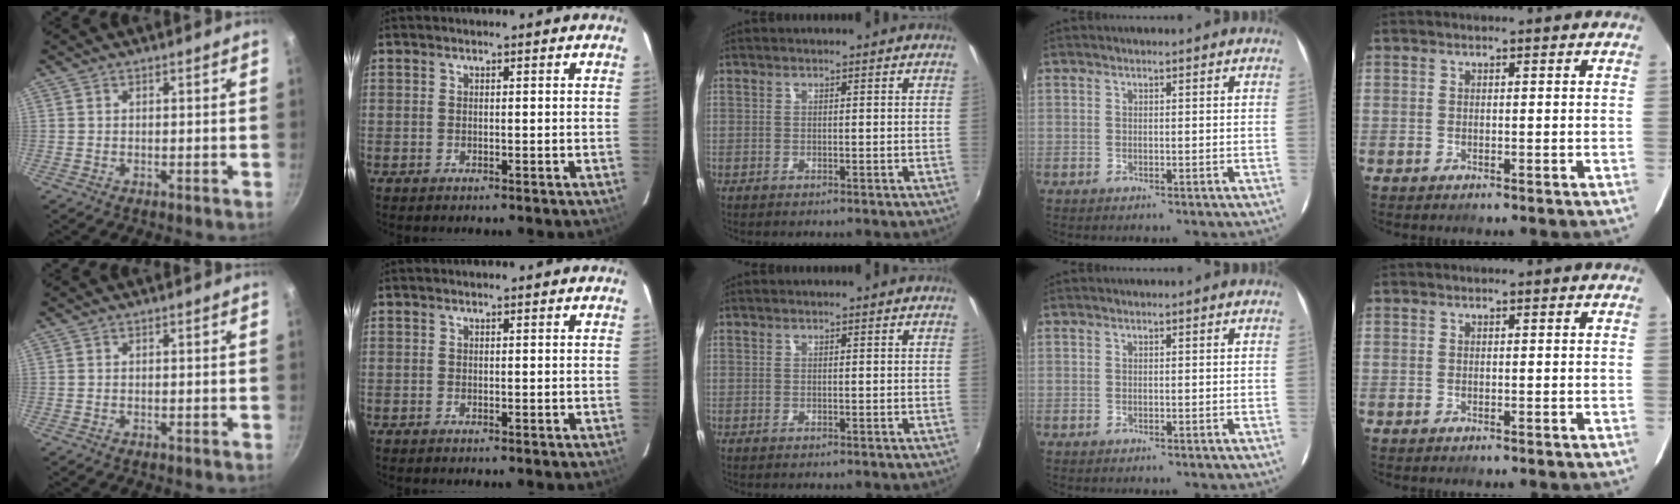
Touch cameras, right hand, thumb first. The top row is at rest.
{}